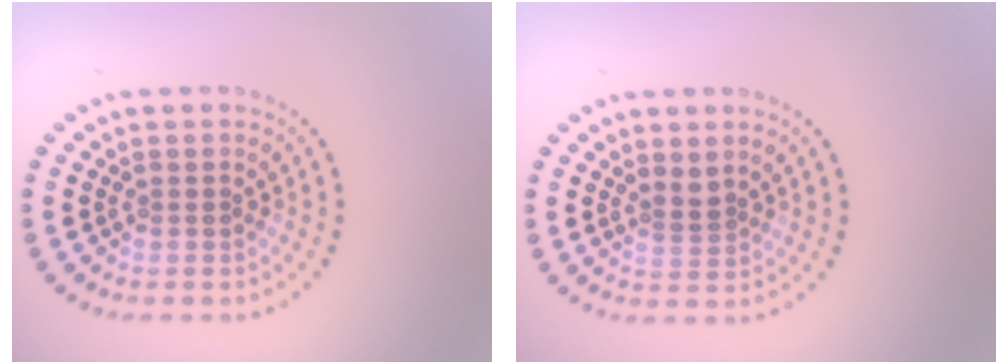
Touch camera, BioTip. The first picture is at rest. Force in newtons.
{"total": 1.4, "press": 0.9, "slide": 1.2}